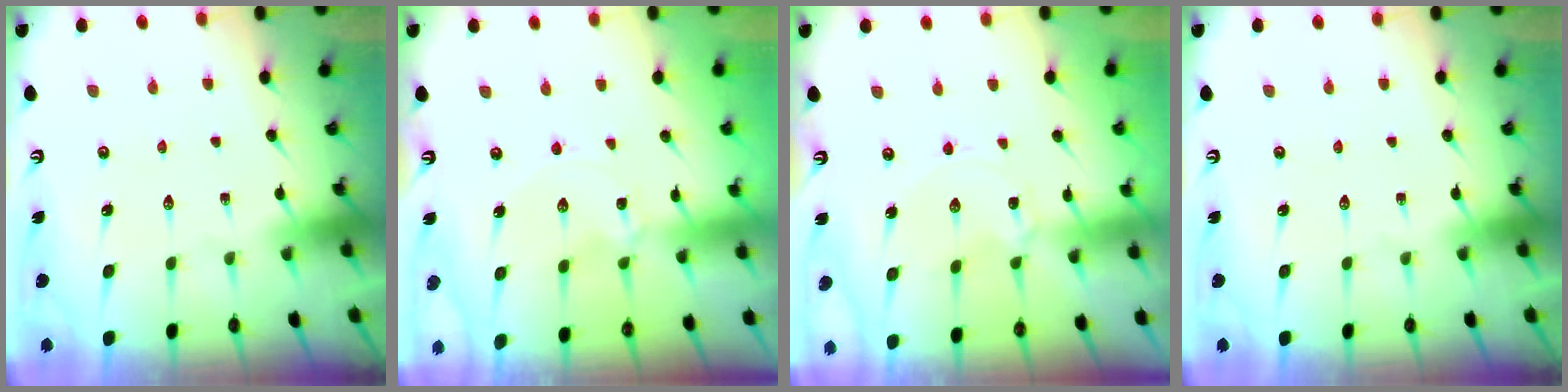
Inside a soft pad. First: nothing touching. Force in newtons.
{"total": 1.4, "press": 1.4, "slide": 0.1}
{"total": 1.9, "press": 1.9, "slide": 0.4}
{"total": 0.0}